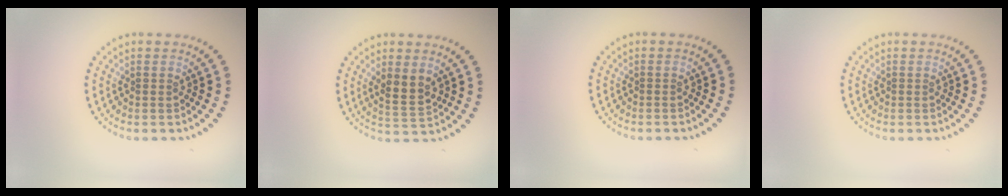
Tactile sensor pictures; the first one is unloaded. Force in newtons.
{"total": 2.7, "press": 2.6, "slide": 0.8}
{"total": 0.0}
{"total": 0.0}